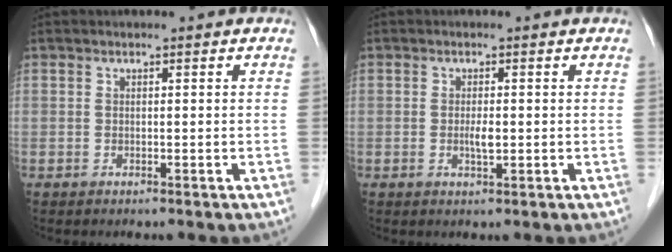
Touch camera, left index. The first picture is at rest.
{"total": 1.7, "force": [-0.1, 0.5, 1.7], "torque": [-0.032, -0.001, -0.003]}